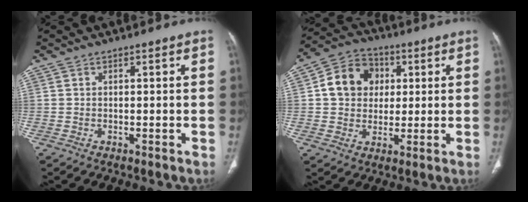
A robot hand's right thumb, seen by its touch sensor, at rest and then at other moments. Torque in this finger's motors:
{"motor_torque": [-0.76, 0.99, 0.85, -0.21, 0.06]}